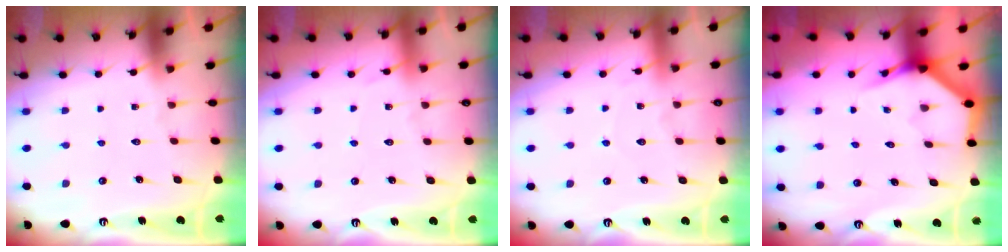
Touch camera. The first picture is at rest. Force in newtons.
{"total": 3.8, "press": 3.8, "slide": 0.5}
{"total": 6.0, "press": 6.0, "slide": 0.7}
{"total": 3.8, "press": 3.8, "slide": 0.2}